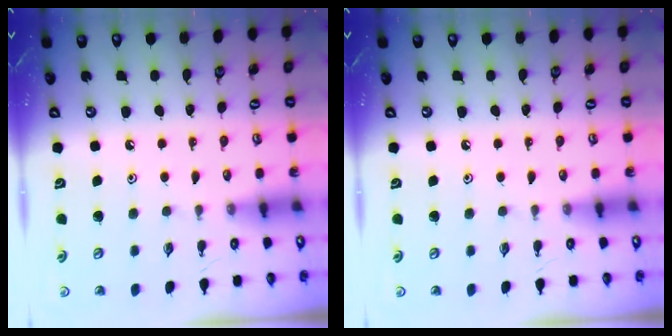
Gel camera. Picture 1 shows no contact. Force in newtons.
{"total": 0.0}